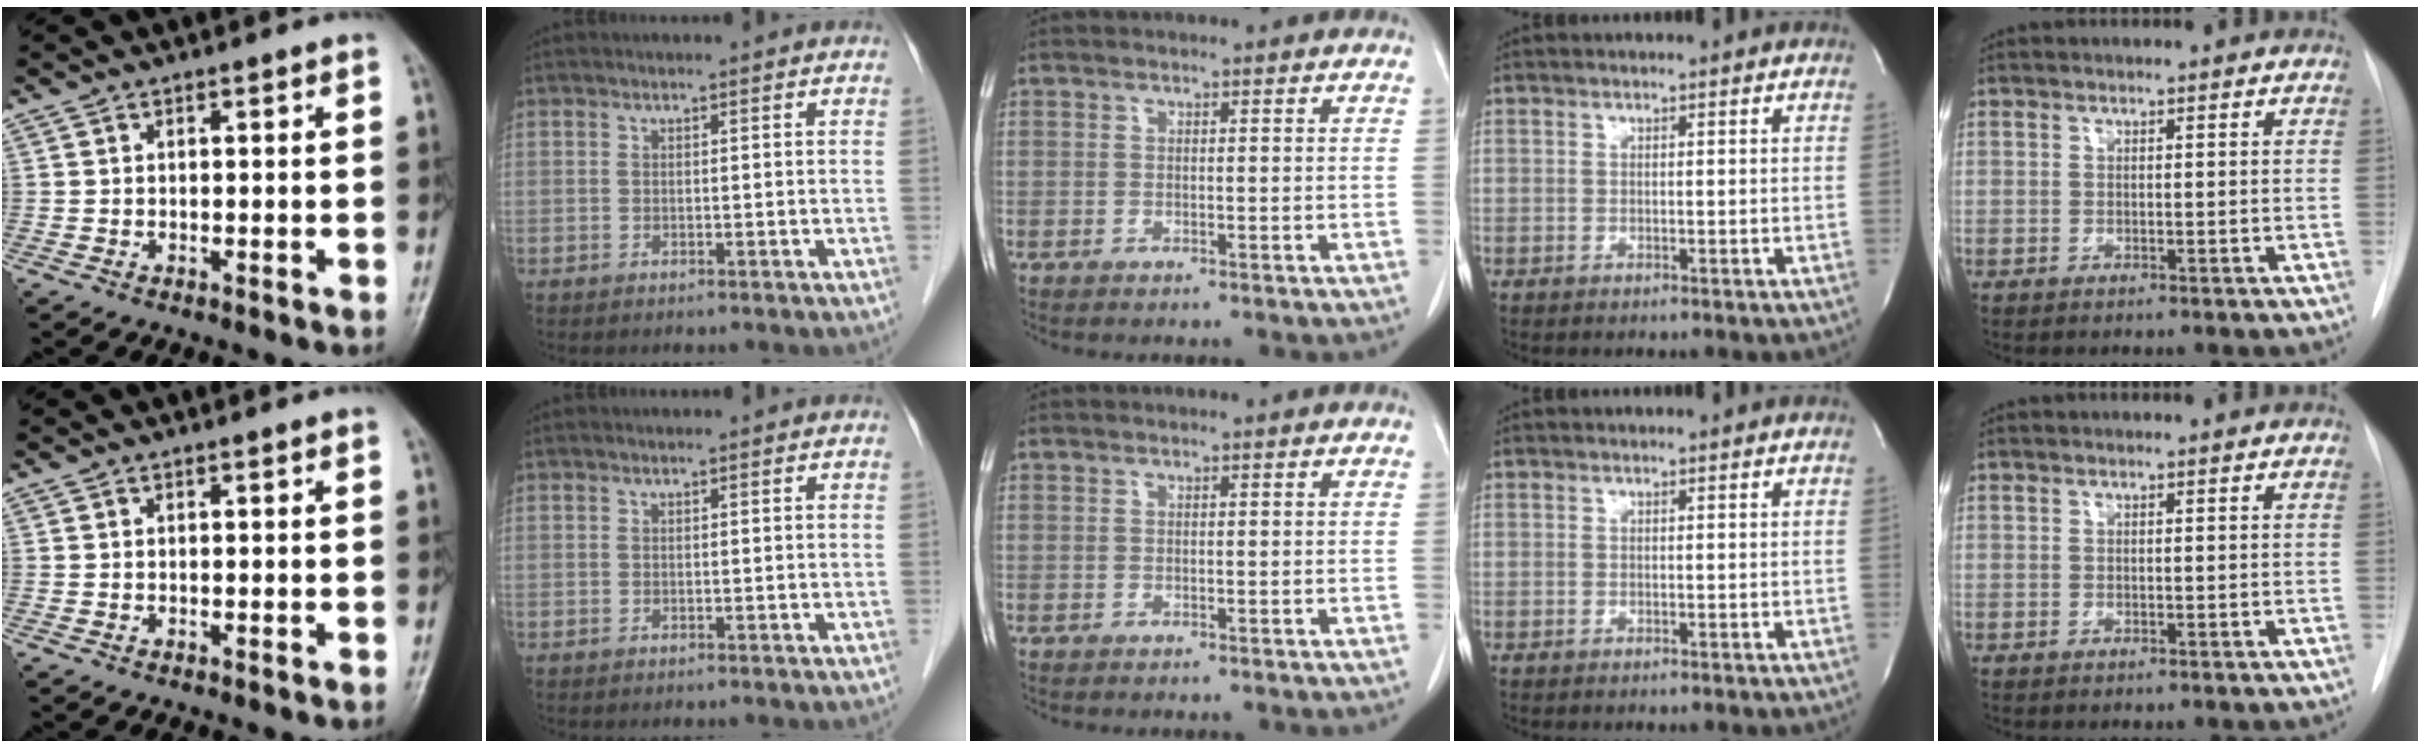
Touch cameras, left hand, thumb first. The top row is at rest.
{}